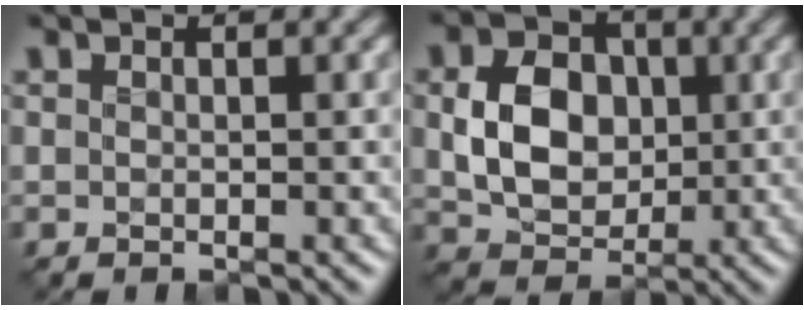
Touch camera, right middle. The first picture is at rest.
{"total": 6.3, "force": [-0.2, 4.9, 4.0], "torque": [-0.073, 0.002, -0.009]}